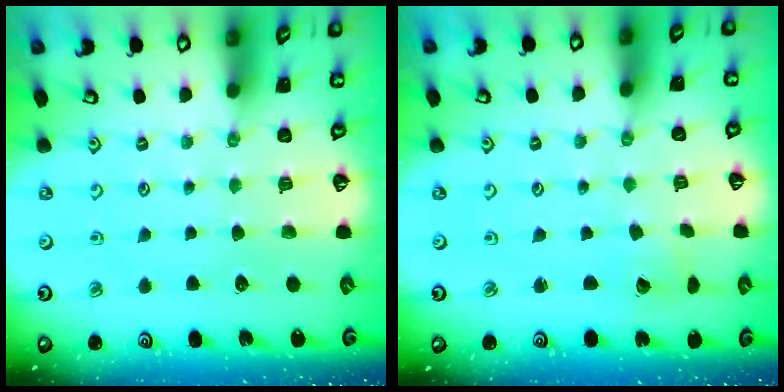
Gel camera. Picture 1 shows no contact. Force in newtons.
{"total": 2.3, "press": 2.3, "slide": 0.2}